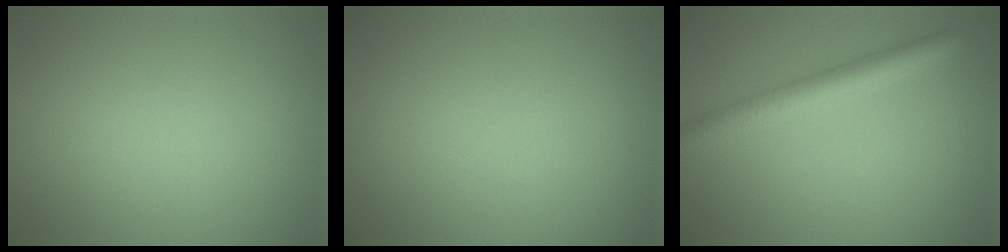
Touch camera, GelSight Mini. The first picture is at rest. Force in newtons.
{"total": 0.0}
{"total": 4.0, "press": 4.0, "slide": 0.2}